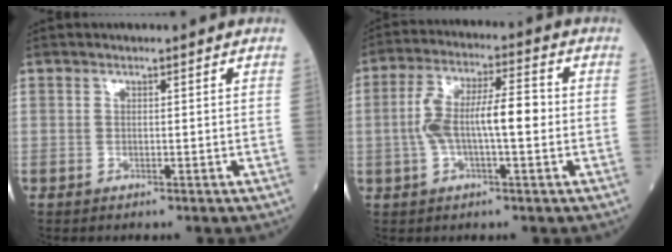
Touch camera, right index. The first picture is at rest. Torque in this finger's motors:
{"motor_torque": [1.65, -0.23, 0.82, 0.21]}